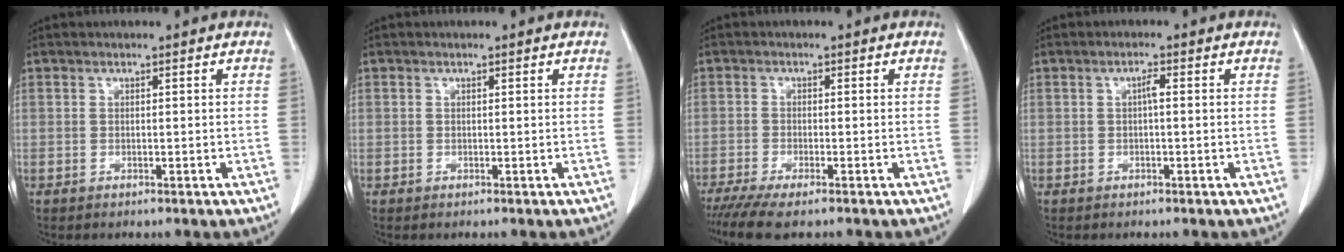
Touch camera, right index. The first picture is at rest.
{"total": 0.5, "force": [0.0, 0.5, -0.1], "torque": [0.011, 0.006, -0.002]}
{"total": 5.8, "force": [-4.4, 0.6, 3.6], "torque": [-0.058, -0.014, -0.074]}
{"total": 1.4, "force": [0.1, 0.2, 1.4], "torque": [-0.025, 0.004, 0.001]}